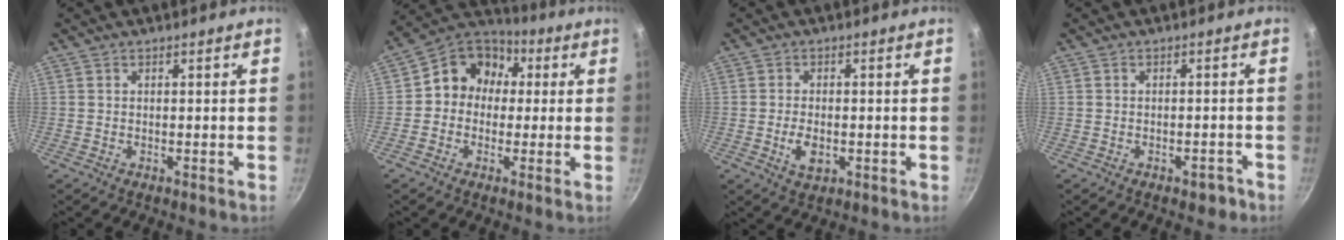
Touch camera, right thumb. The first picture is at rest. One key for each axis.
{"total": 11.3, "fx": 1.3, "fy": 9.9, "fz": 5.3, "tx": -0.044, "ty": 0.029, "tz": -0.006}
{"total": 4.5, "fx": -1.0, "fy": 2.6, "fz": 3.6, "tx": -0.064, "ty": 0.002, "tz": -0.015}
{"total": 2.6, "fx": -1.6, "fy": 1.5, "fz": 1.4, "tx": -0.006, "ty": 0.023, "tz": -0.008}